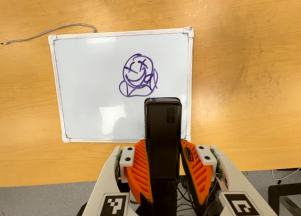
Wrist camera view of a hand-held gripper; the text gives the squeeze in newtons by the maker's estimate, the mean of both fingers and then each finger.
{"total": 4.2, "left": 2.9, "right": 5.5}